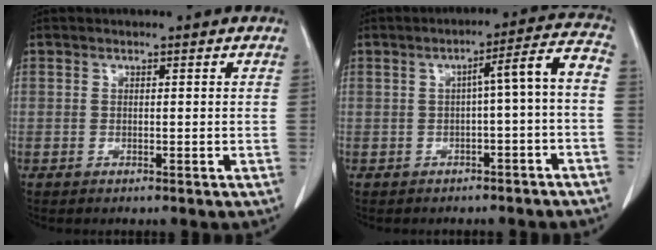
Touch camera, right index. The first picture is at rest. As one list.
[{"total": 6.6, "force": [-1.6, 0.2, 6.4], "torque": [-0.082, 0.025, -0.022]}]